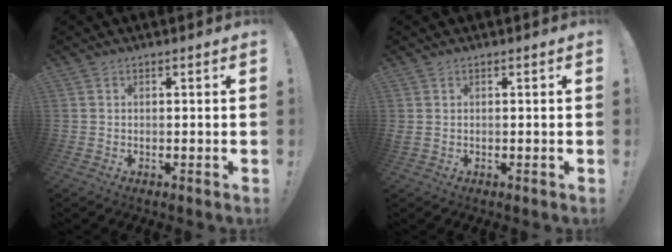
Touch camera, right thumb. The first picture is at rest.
{"total": 0.7, "force": [0.4, 0.1, 0.5], "torque": [-0.013, 0.000, 0.008]}